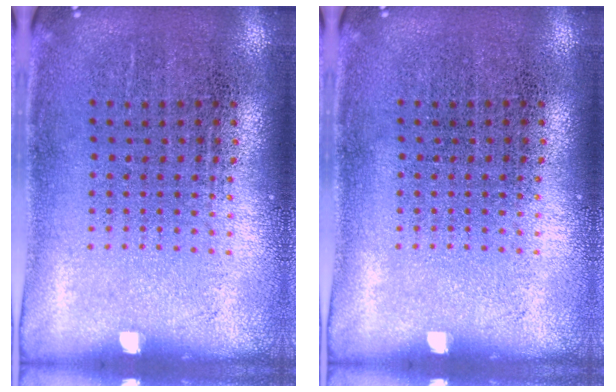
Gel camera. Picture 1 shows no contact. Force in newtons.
{"total": 0.0}